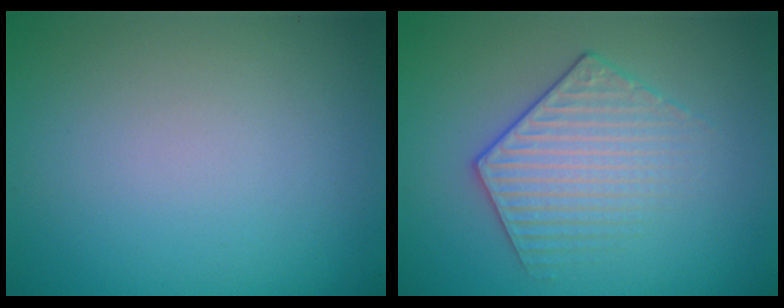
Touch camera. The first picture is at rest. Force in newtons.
{"total": 3.5, "press": 3.2, "slide": 1.4}